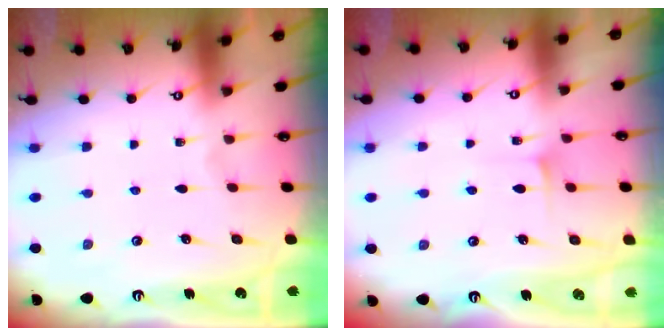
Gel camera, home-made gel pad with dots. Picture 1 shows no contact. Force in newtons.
{"total": 4.9, "press": 4.9, "slide": 0.6}